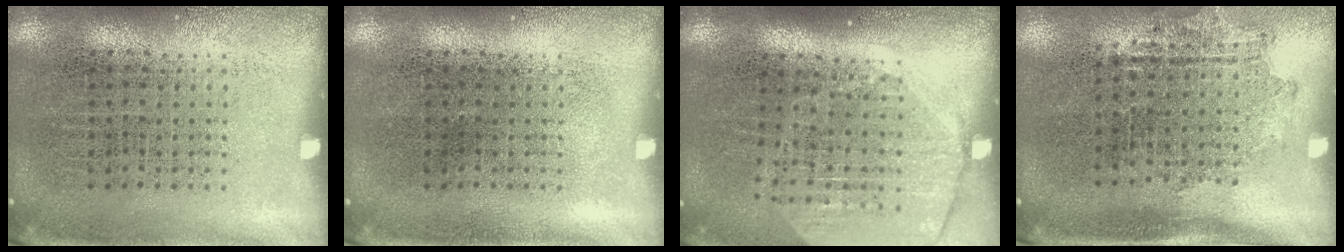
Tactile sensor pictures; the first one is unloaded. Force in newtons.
{"total": 0.0}
{"total": 2.1, "press": 1.8, "slide": 0.9}
{"total": 1.3, "press": 1.0, "slide": 0.9}